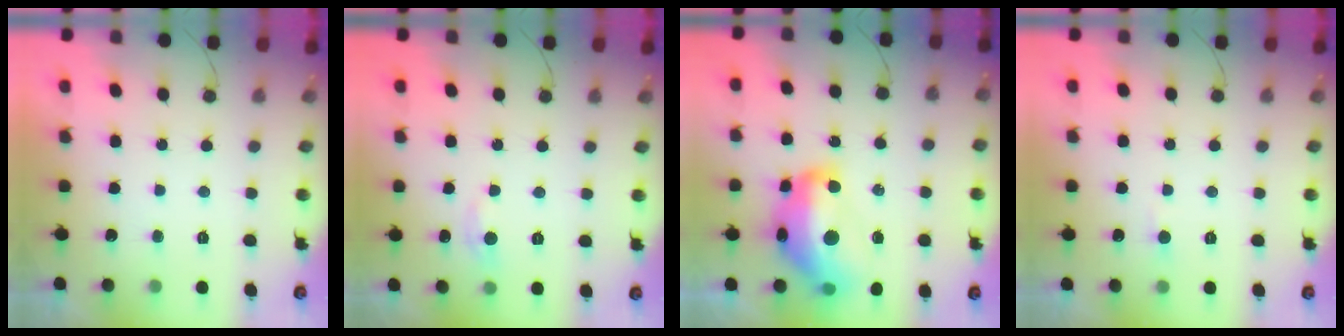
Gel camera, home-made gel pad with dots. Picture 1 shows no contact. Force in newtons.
{"total": 4.5, "press": 4.5, "slide": 0.6}
{"total": 19.3, "press": 19.0, "slide": 3.1}
{"total": 2.0, "press": 2.0, "slide": 0.2}